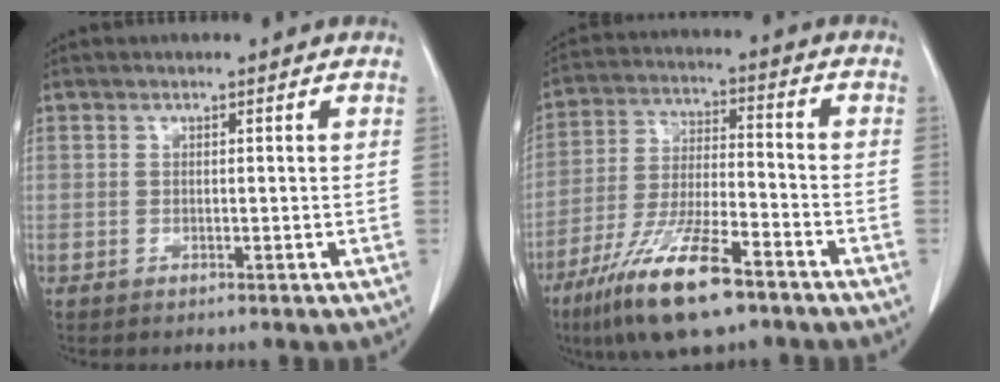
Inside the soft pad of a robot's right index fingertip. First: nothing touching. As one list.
[{"total": 14.7, "force": [-9.6, 2.8, 10.8], "torque": [-0.216, -0.027, -0.173]}]